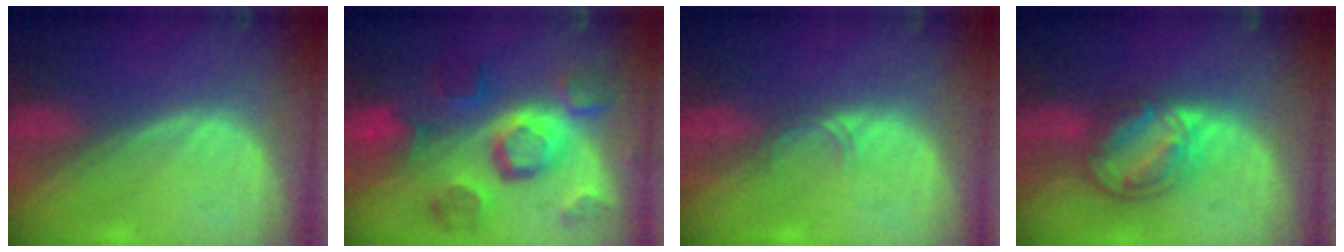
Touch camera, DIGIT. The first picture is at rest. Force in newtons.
{"total": 11.2, "press": 10.0, "slide": 5.1}
{"total": 1.4, "press": 1.4, "slide": 0.2}
{"total": 8.2, "press": 7.0, "slide": 4.3}